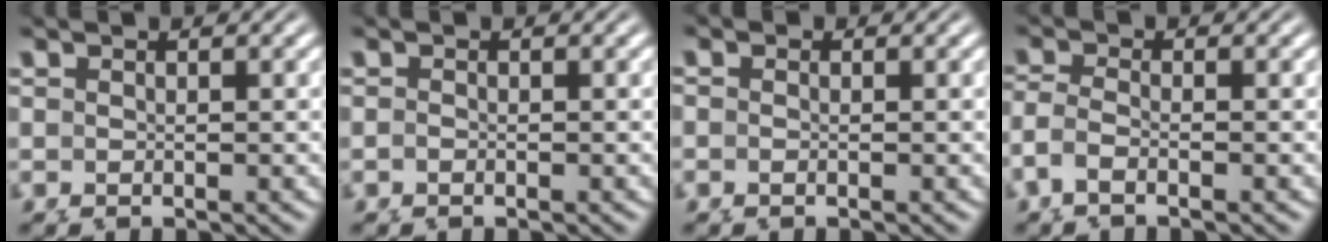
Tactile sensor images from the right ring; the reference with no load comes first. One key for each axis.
{"total": 0.0}
{"total": 0.6, "fx": 0.0, "fy": 0.3, "fz": 0.5, "tx": -0.009, "ty": 0.001, "tz": -0.003}
{"total": 3.0, "fx": -1.0, "fy": 2.1, "fz": 1.8, "tx": -0.058, "ty": -0.015, "tz": -0.012}